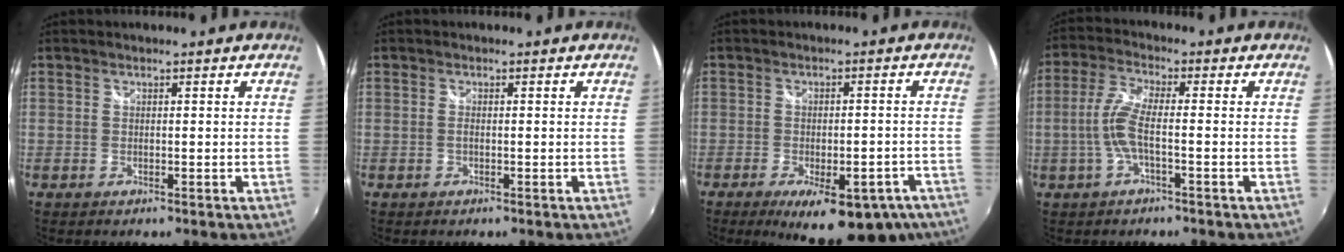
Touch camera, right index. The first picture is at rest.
{"total": 0.6, "force": [-0.3, -0.1, 0.6], "torque": [-0.011, 0.001, -0.005]}
{"total": 17.3, "force": [-11.5, 6.5, 11.1], "torque": [-0.170, -0.024, -0.142]}
{"total": 6.5, "force": [-1.6, 1.1, 6.2], "torque": [-0.140, 0.004, -0.031]}